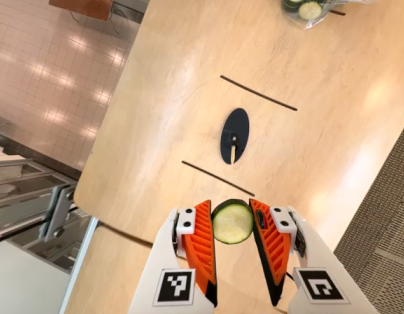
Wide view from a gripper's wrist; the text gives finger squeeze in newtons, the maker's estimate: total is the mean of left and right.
{"total": 10.1, "left": 10.4, "right": 9.8}